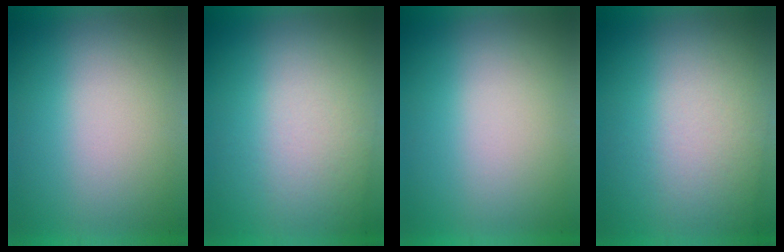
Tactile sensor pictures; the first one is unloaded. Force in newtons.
{"total": 2.4}
{"total": 0.0}
{"total": 2.2}